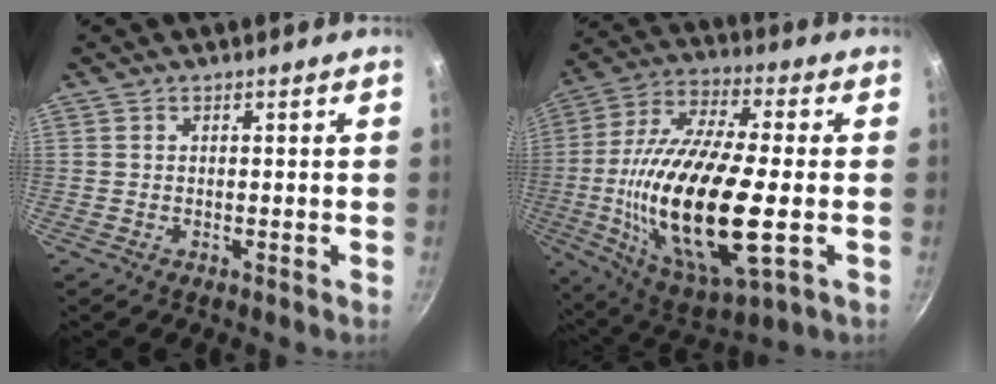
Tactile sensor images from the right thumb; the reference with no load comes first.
{"total": 26.3, "force": [-3.5, 9.4, 24.3], "torque": [-0.478, 0.005, -0.065]}